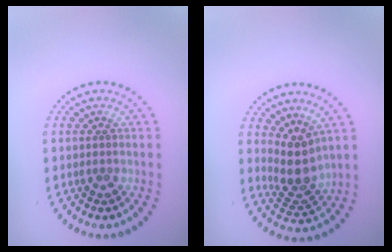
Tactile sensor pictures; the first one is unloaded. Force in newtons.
{"total": 3.5, "press": 2.7, "slide": 2.2}